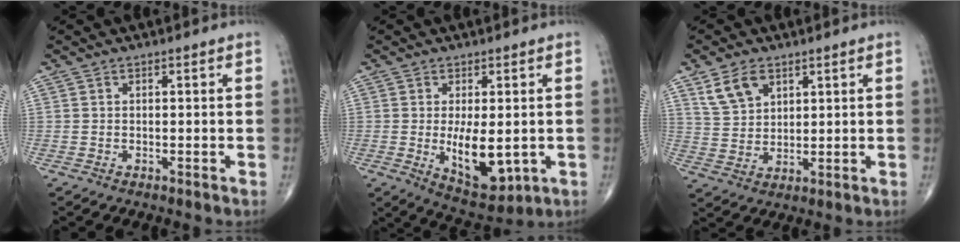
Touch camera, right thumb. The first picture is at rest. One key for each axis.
{"total": 10.4, "fx": -1.2, "fy": 4.7, "fz": 9.2, "tx": -0.129, "ty": -0.021, "tz": -0.002}
{"total": 6.9, "fx": 3.9, "fy": 4.4, "fz": 3.7, "tx": -0.059, "ty": -0.015, "tz": 0.082}